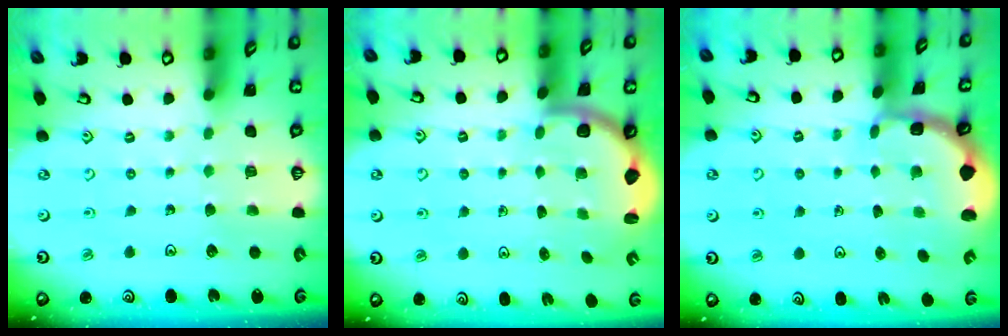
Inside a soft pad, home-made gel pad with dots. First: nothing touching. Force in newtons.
{"total": 2.5, "press": 2.4, "slide": 0.7}
{"total": 1.9, "press": 1.9, "slide": 0.2}